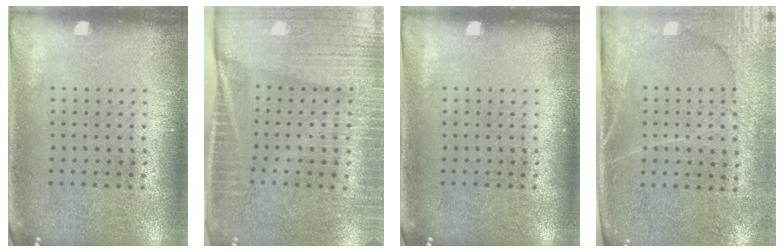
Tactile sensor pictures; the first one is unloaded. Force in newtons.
{"total": 4.2, "press": 3.6, "slide": 2.1}
{"total": 0.0}
{"total": 2.9, "press": 2.7, "slide": 1.2}